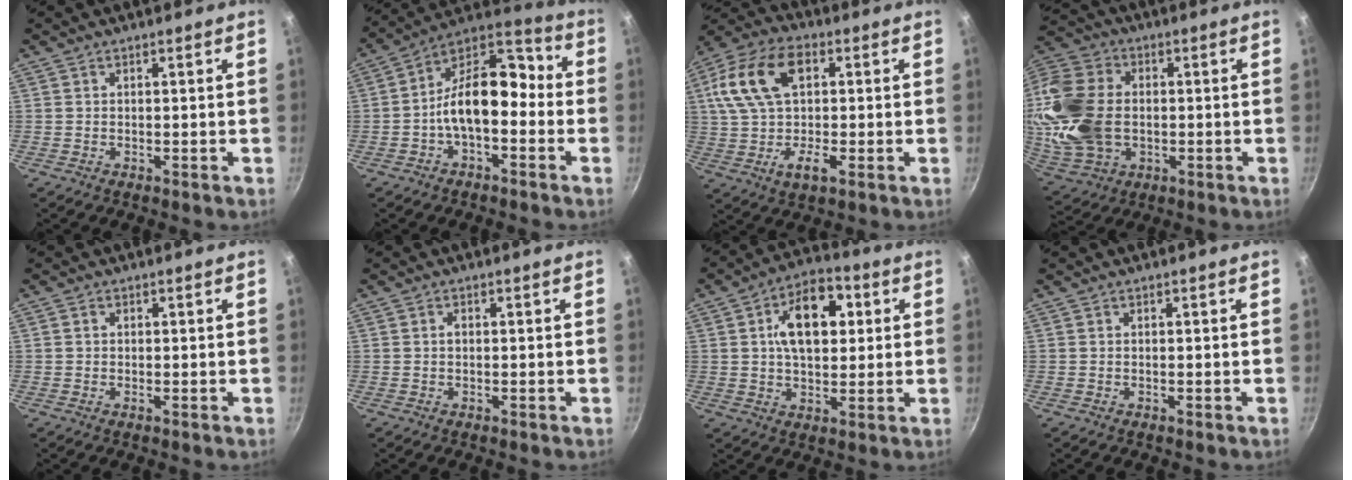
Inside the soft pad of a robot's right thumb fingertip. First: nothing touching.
{"total": 14.3, "force": [-2.9, 8.3, 11.3], "torque": [-0.161, 0.063, -0.065]}
{"total": 16.6, "force": [2.8, 10.3, 12.7], "torque": [-0.225, 0.020, 0.032]}
{"total": 21.4, "force": [-0.3, 15.5, 14.8], "torque": [-0.305, 0.011, 0.002]}
{"total": 0.7, "force": [0.1, 0.6, 0.4], "torque": [-0.006, 0.003, -0.001]}
{"total": 1.1, "force": [0.2, 0.7, 0.8], "torque": [-0.013, 0.003, 0.002]}
{"total": 13.8, "force": [3.1, 8.5, 10.3], "torque": [-0.127, 0.007, 0.039]}
{"total": 0.0}